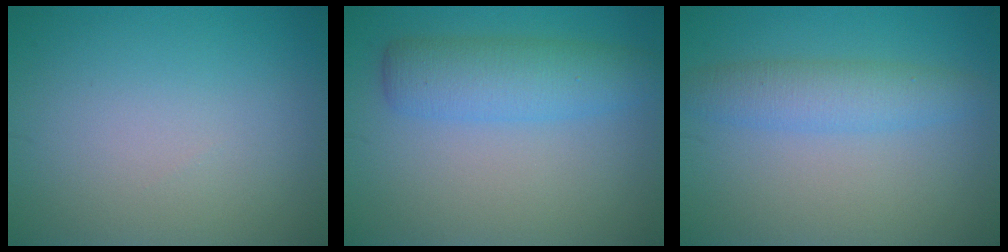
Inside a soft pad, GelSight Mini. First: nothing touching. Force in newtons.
{"total": 4.6, "press": 4.6, "slide": 0.1}
{"total": 3.3, "press": 3.3, "slide": 0.1}